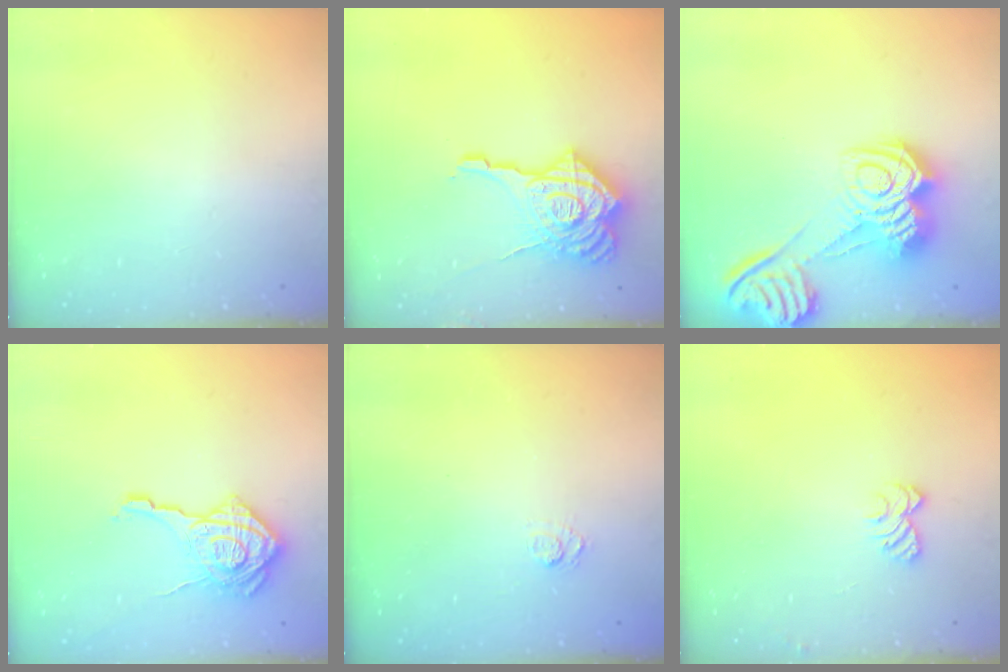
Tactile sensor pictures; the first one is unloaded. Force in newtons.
{"total": 23.2, "press": 23.0, "slide": 2.5}
{"total": 16.8, "press": 16.8, "slide": 0.9}
{"total": 17.9, "press": 17.9, "slide": 1.1}
{"total": 2.4, "press": 2.0, "slide": 1.3}
{"total": 5.2, "press": 5.1, "slide": 0.5}